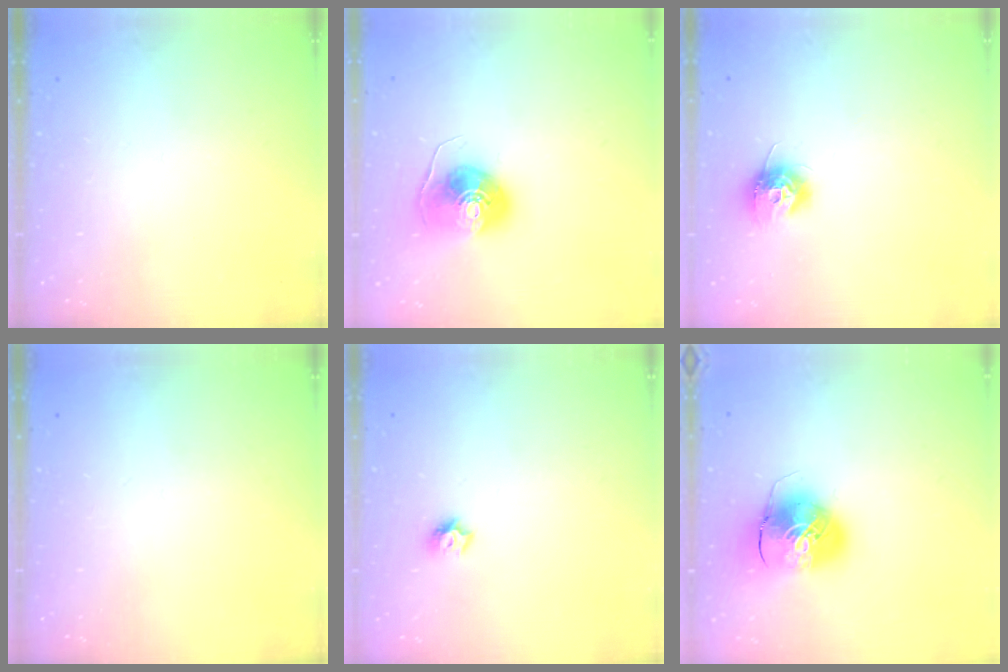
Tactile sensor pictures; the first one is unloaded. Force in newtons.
{"total": 8.5, "press": 8.4, "slide": 1.2}
{"total": 9.5, "press": 9.5, "slide": 0.4}
{"total": 0.0}
{"total": 5.6, "press": 5.6, "slide": 0.7}
{"total": 10.5, "press": 10.4, "slide": 1.8}